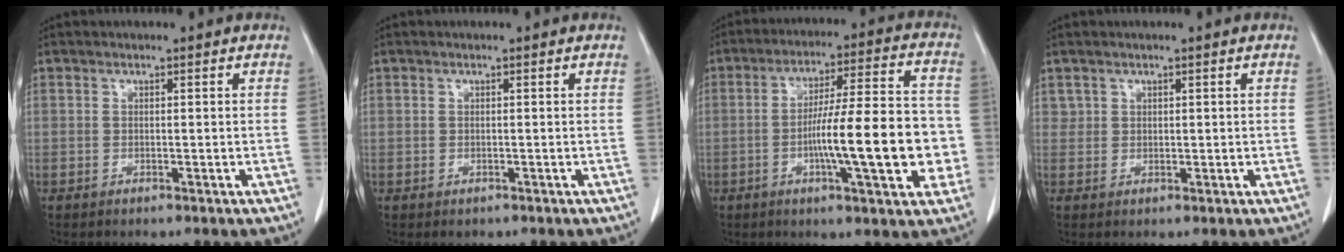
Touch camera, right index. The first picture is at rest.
{"total": 0.8, "force": [-0.3, 0.8, 0.1], "torque": [-0.004, 0.003, 0.001]}
{"total": 16.3, "force": [-2.9, 2.6, 15.8], "torque": [-0.242, 0.019, -0.043]}
{"total": 1.4, "force": [0.9, 1.1, 0.1], "torque": [0.009, 0.001, 0.011]}